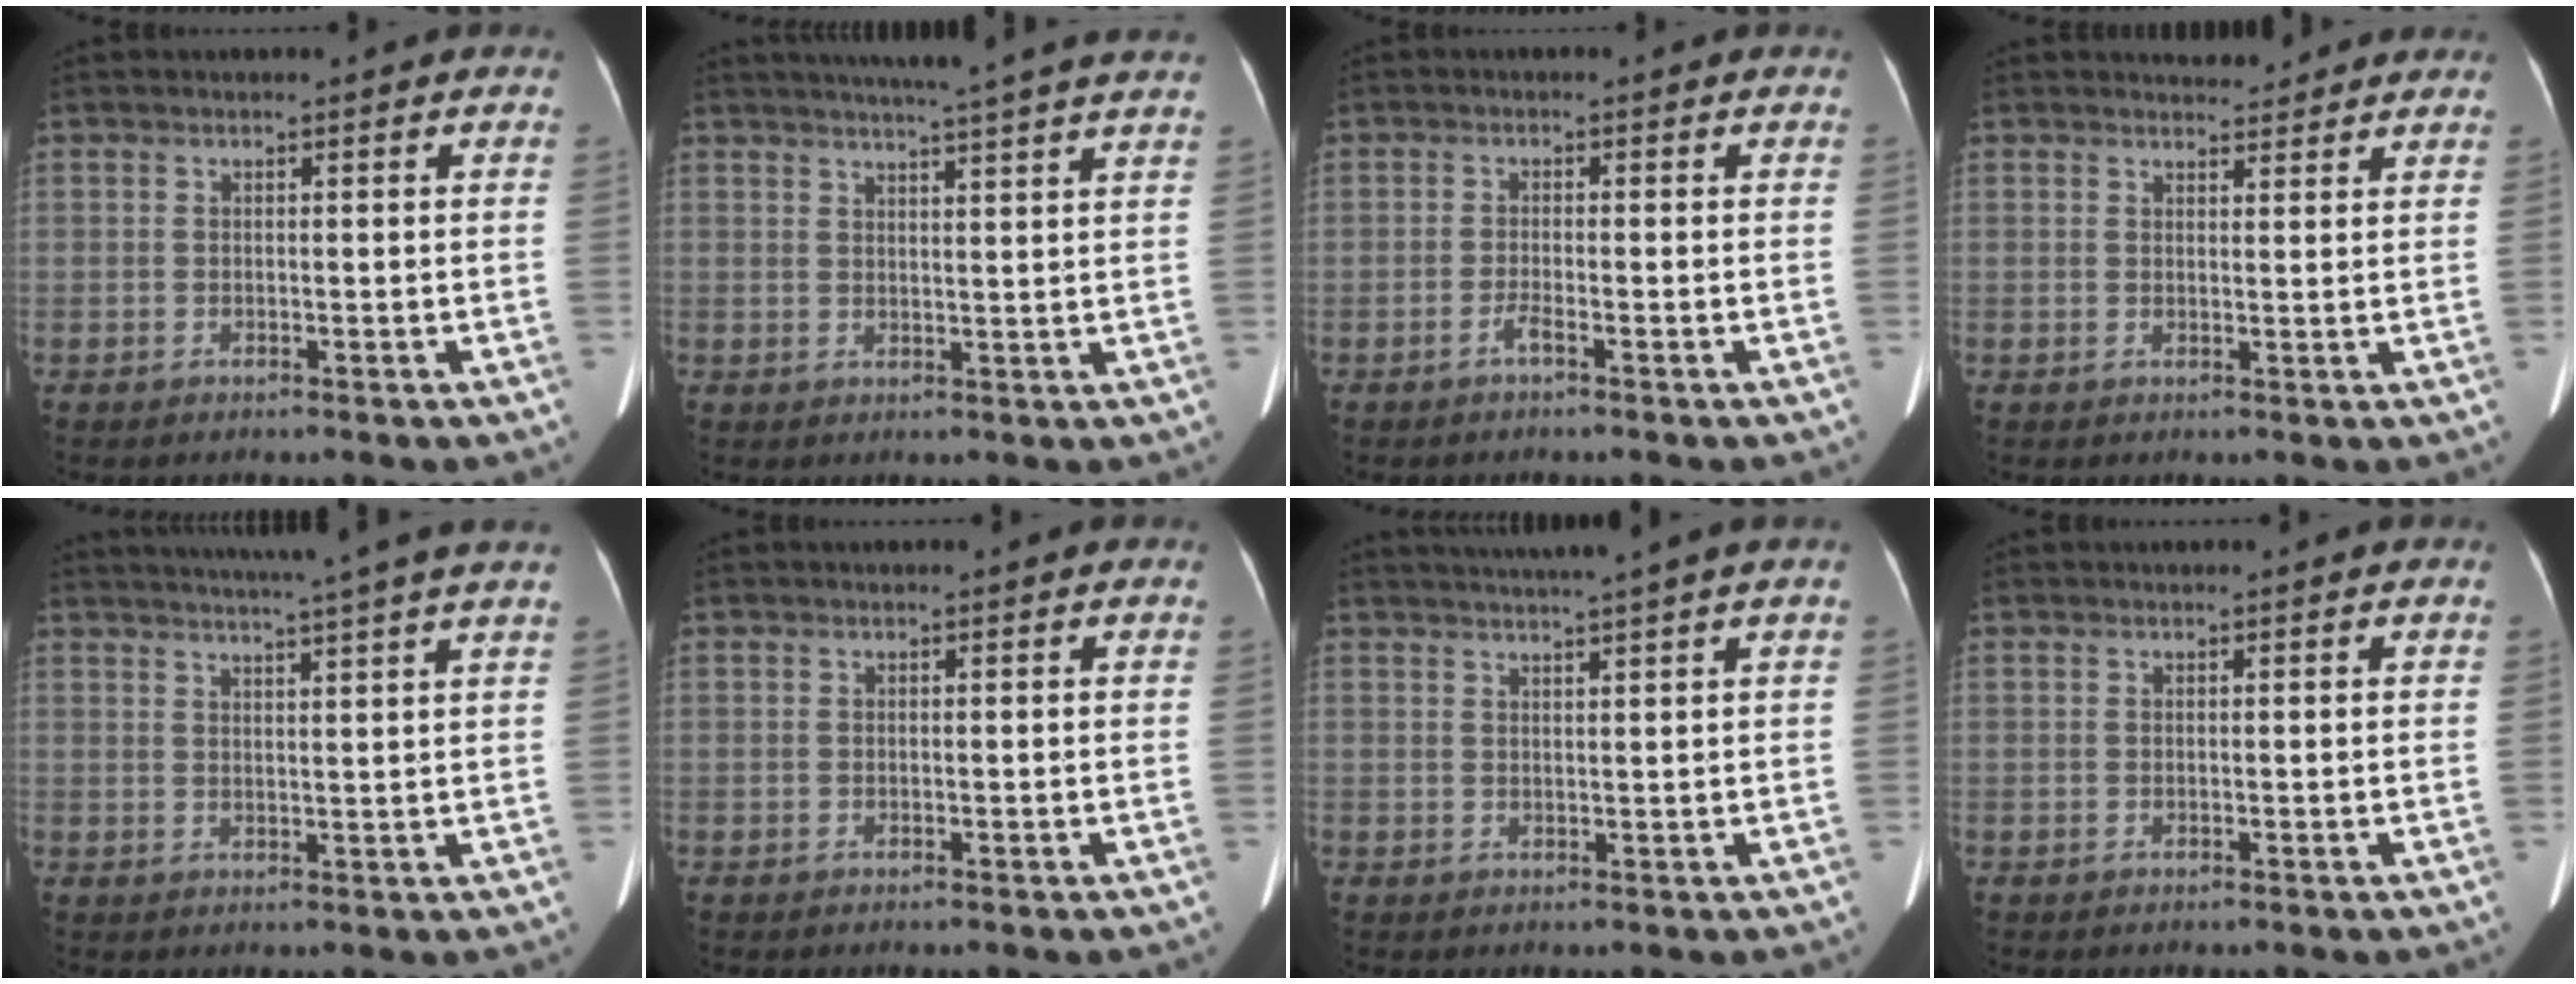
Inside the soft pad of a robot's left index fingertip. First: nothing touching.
{"total": 14.7, "force": [13.0, -0.4, 6.8], "torque": [-0.110, 0.001, 0.157]}
{"total": 1.2, "force": [-0.9, -0.1, 0.9], "torque": [-0.020, 0.000, -0.018]}
{"total": 4.7, "force": [4.5, 1.2, 0.8], "torque": [-0.009, 0.007, 0.049]}
{"total": 12.3, "force": [10.6, -1.8, 6.0], "torque": [-0.097, -0.007, 0.129]}
{"total": 0.0}
{"total": 3.9, "force": [3.4, -1.1, 1.5], "torque": [-0.018, 0.009, 0.053]}
{"total": 0.0}